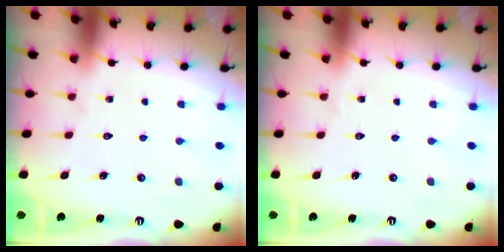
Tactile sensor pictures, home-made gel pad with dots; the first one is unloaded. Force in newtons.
{"total": 0.0}